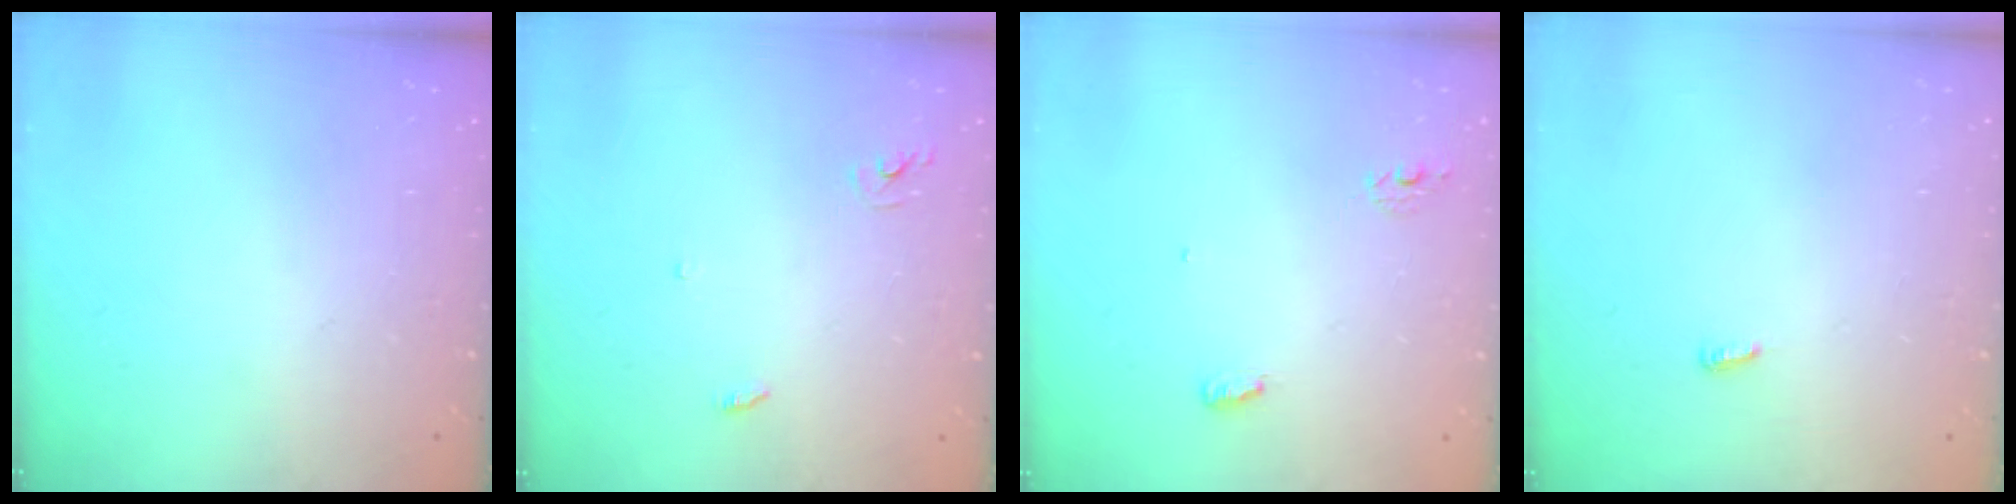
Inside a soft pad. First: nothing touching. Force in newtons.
{"total": 2.9, "press": 2.9, "slide": 0.2}
{"total": 5.2, "press": 4.4, "slide": 2.7}
{"total": 2.9, "press": 2.9, "slide": 0.2}